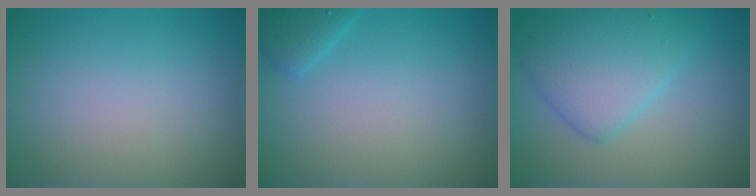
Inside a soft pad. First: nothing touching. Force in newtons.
{"total": 1.8, "press": 1.8, "slide": 0.1}
{"total": 5.4, "press": 5.4, "slide": 0.2}